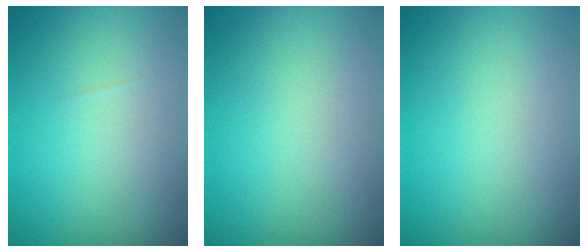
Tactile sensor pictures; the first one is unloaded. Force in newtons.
{"total": 0.0}
{"total": 0.0}